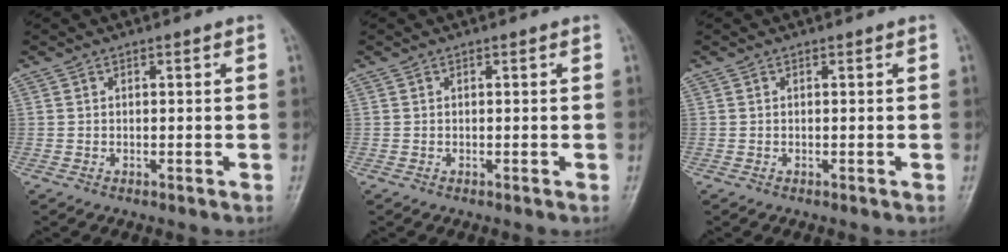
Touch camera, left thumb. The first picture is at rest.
{"total": 0.0}
{"total": 0.0}